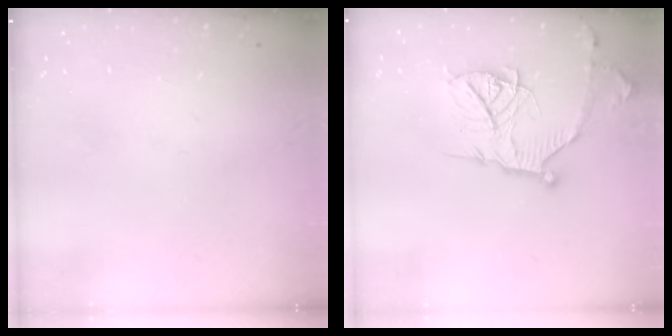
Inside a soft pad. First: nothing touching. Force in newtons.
{"total": 15.2, "press": 15.2, "slide": 1.1}